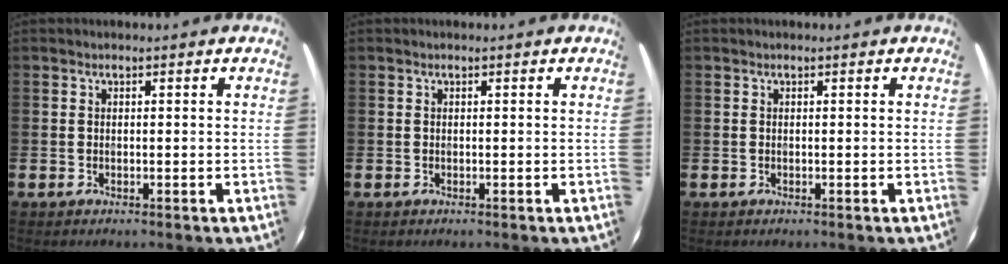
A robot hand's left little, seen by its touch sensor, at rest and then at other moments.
{"total": 0.0}
{"total": 0.0}